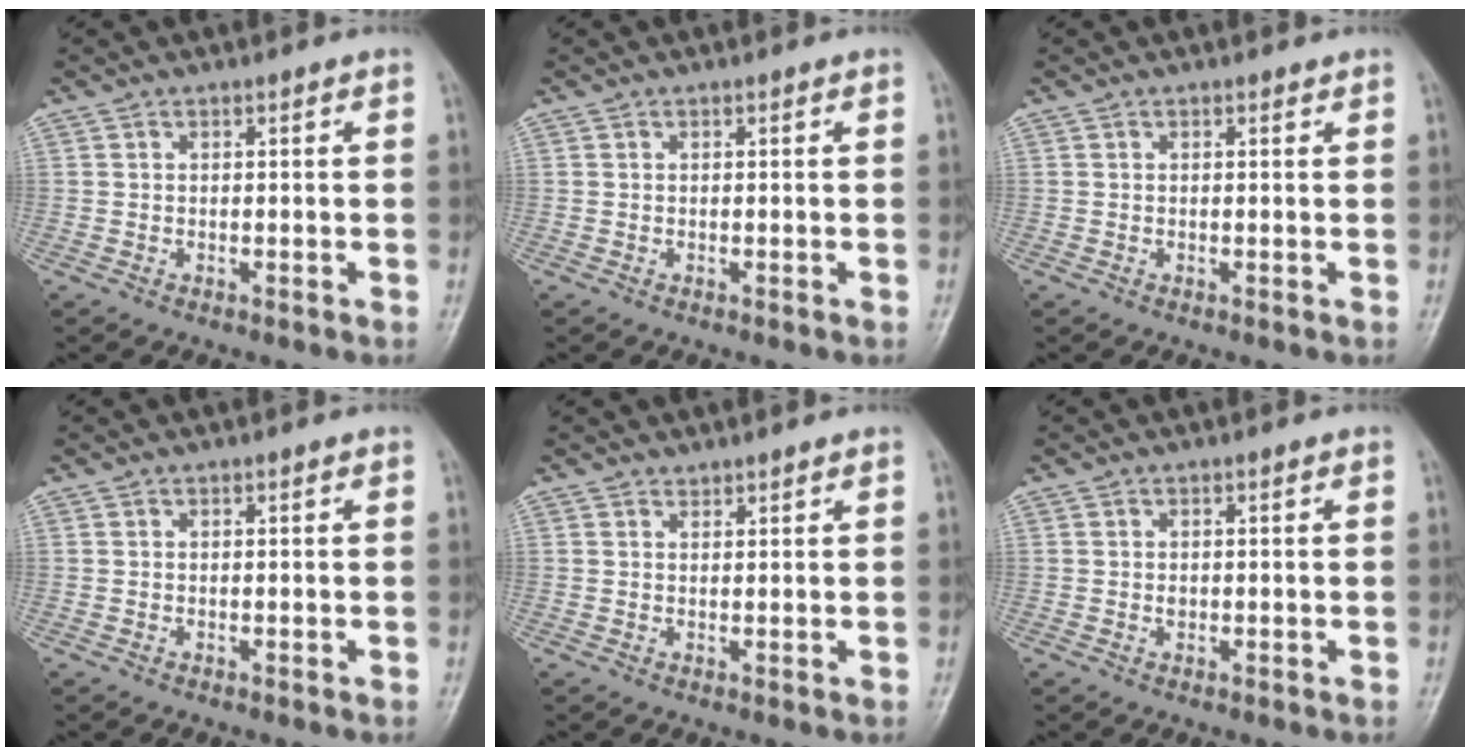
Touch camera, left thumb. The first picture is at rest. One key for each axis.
{"total": 0.0}
{"total": 0.6, "fx": 0.4, "fy": 0.4, "fz": 0.2, "tx": -0.002, "ty": -0.003, "tz": 0.003}
{"total": 0.0}
{"total": 1.3, "fx": 1.2, "fy": 0.4, "fz": 0.3, "tx": 0.004, "ty": -0.008, "tz": 0.016}
{"total": 1.1, "fx": 0.1, "fy": 0.8, "fz": 0.7, "tx": -0.005, "ty": 0.001, "tz": 0.002}